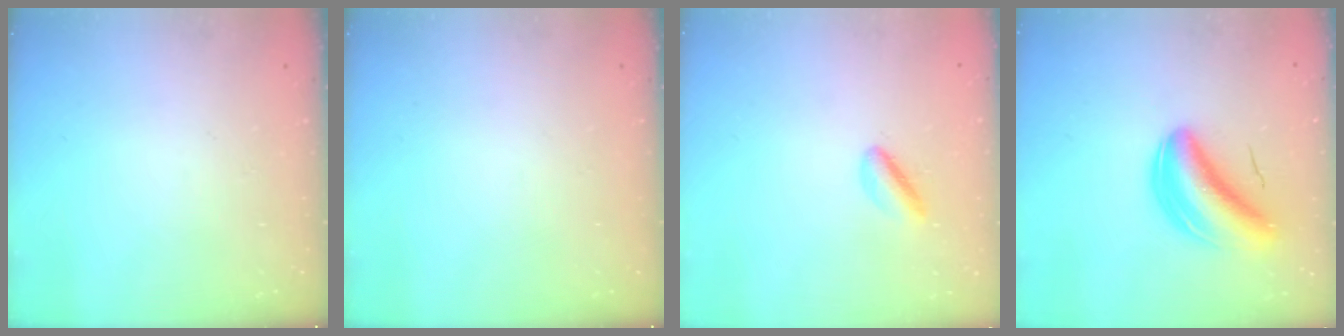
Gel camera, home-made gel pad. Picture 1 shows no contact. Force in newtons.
{"total": 0.0}
{"total": 3.2, "press": 2.9, "slide": 1.4}
{"total": 7.0, "press": 6.8, "slide": 1.7}